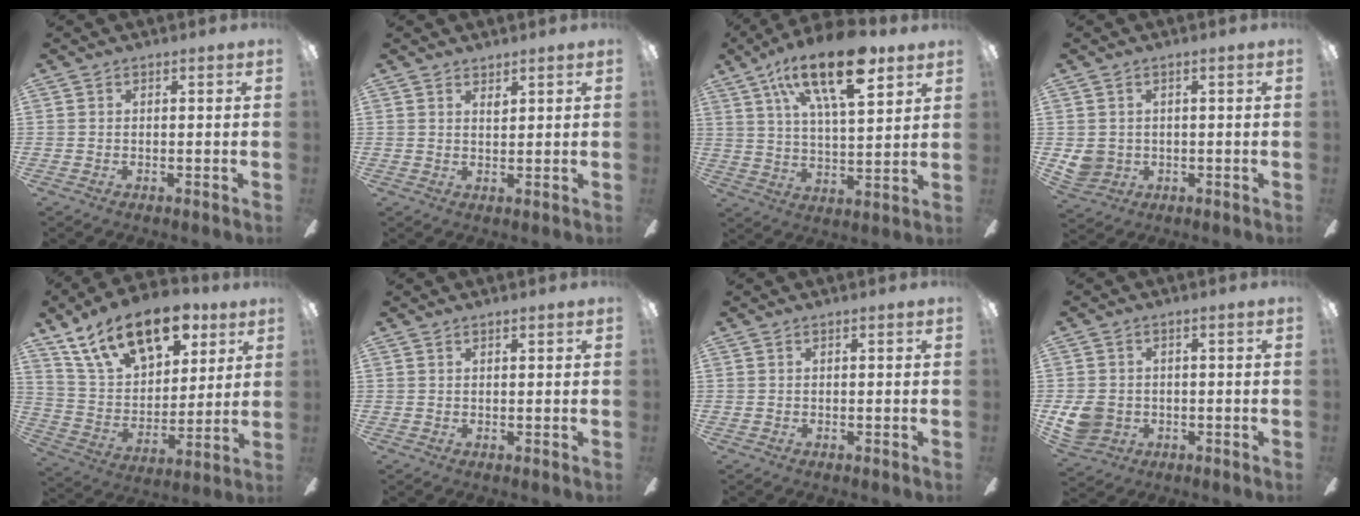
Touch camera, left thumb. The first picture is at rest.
{"total": 1.7, "force": [1.5, 0.6, 0.6], "torque": [-0.004, -0.004, 0.026]}
{"total": 21.0, "force": [12.2, 8.0, 15.1], "torque": [-0.255, -0.042, 0.199]}
{"total": 4.2, "force": [0.6, 4.0, 1.2], "torque": [-0.028, 0.004, 0.013]}
{"total": 21.3, "force": [13.1, 11.2, 12.5], "torque": [-0.210, -0.056, 0.235]}
{"total": 0.9, "force": [0.8, 0.2, 0.4], "torque": [-0.009, 0.000, 0.015]}
{"total": 0.0}
{"total": 6.6, "force": [-0.7, 5.8, 3.1], "torque": [-0.075, 0.010, -0.011]}